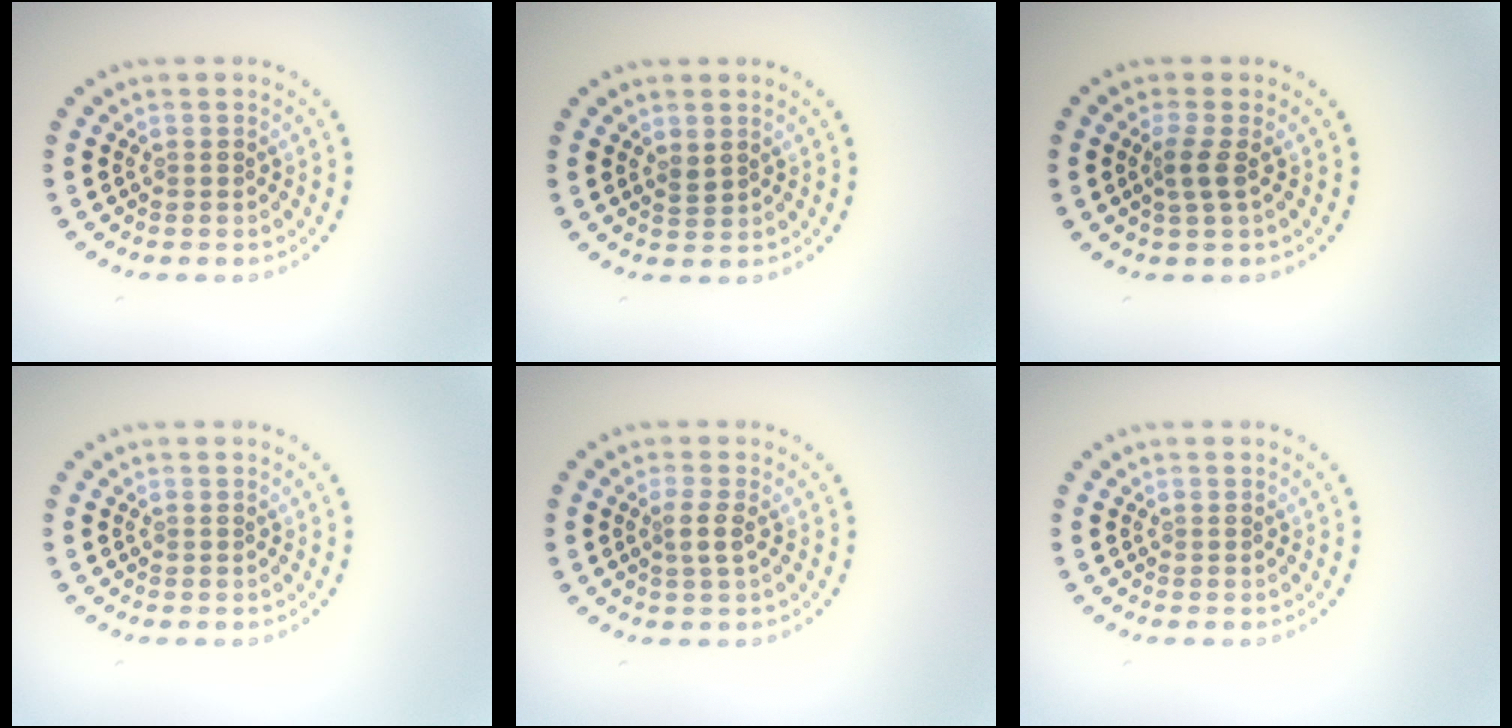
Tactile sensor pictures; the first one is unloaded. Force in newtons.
{"total": 0.8, "press": 0.7, "slide": 0.4}
{"total": 1.6, "press": 1.3, "slide": 1.0}
{"total": 0.0}
{"total": 1.5, "press": 1.2, "slide": 0.9}
{"total": 0.0}